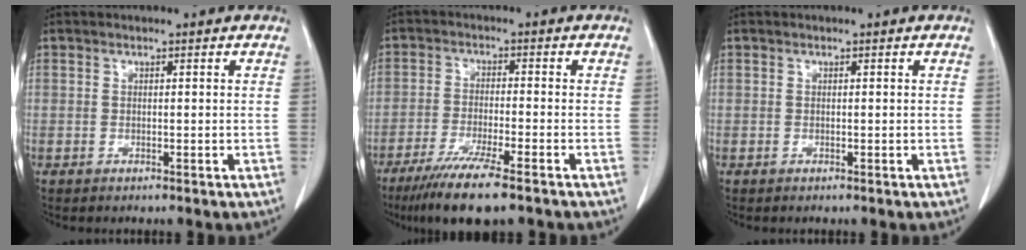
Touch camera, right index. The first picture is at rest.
{"total": 9.7, "force": [-7.0, 0.4, 6.8], "torque": [-0.115, -0.025, -0.114]}
{"total": 0.0}